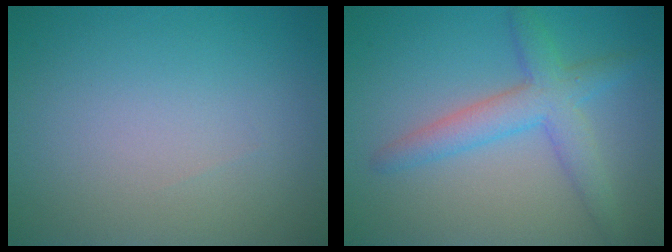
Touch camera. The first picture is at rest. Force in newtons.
{"total": 4.2, "press": 4.1, "slide": 0.3}